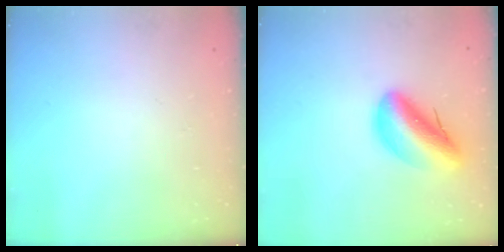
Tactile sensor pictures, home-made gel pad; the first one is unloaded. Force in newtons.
{"total": 14.3, "press": 13.7, "slide": 4.1}